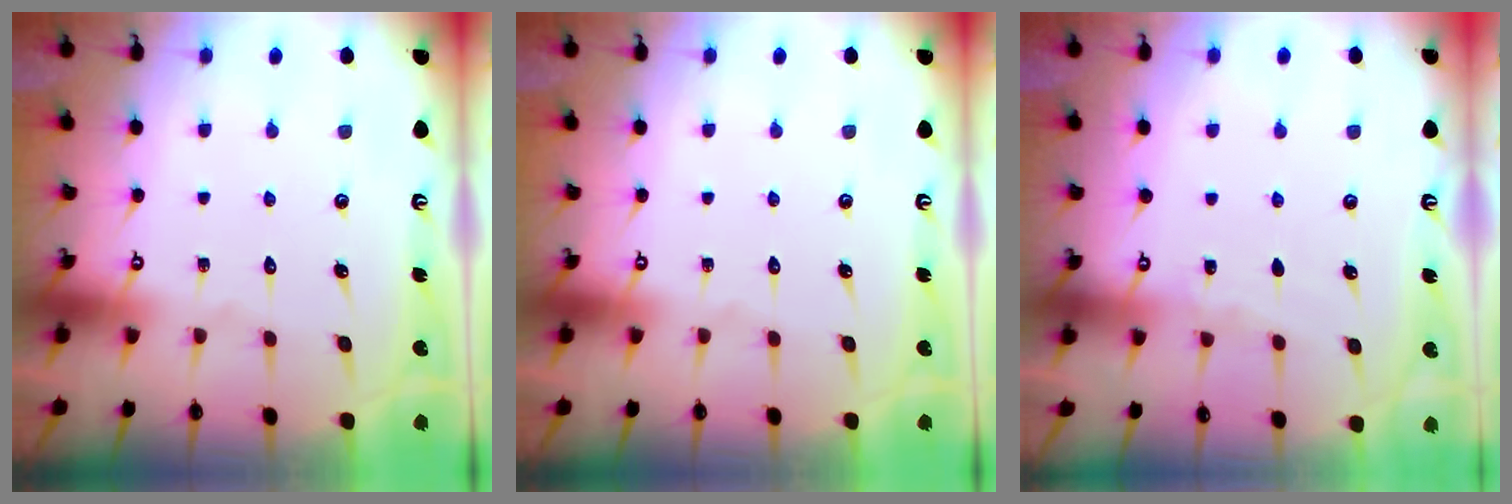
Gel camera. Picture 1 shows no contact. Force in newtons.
{"total": 0.0}
{"total": 2.4, "press": 2.4, "slide": 0.3}